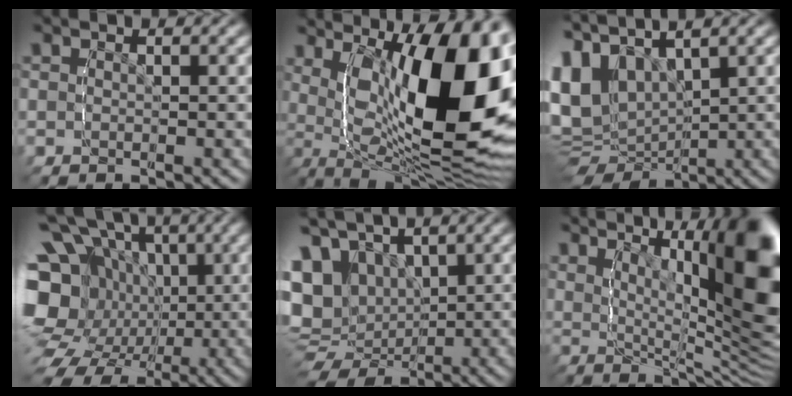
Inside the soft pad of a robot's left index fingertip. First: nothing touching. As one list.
[{"total": 17.9, "force": [-0.5, 9.5, 15.1], "torque": [-0.254, -0.033, 0.010]}, {"total": 10.5, "force": [0.2, 9.1, 5.4], "torque": [-0.155, -0.032, 0.007]}, {"total": 14.6, "force": [-1.0, 12.7, 7.0], "torque": [-0.135, -0.051, -0.015]}, {"total": 11.4, "force": [-0.5, 10.3, 5.0], "torque": [-0.134, -0.040, 0.000]}, {"total": 14.4, "force": [3.4, 6.4, 12.5], "torque": [-0.134, 0.001, 0.047]}]